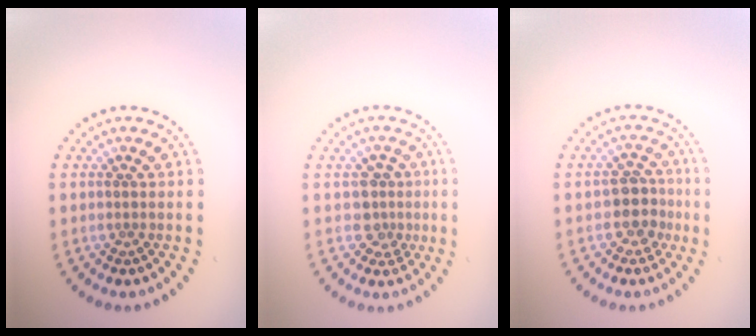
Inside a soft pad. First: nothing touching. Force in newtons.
{"total": 2.2, "press": 1.8, "slide": 1.4}
{"total": 2.9, "press": 2.5, "slide": 1.4}